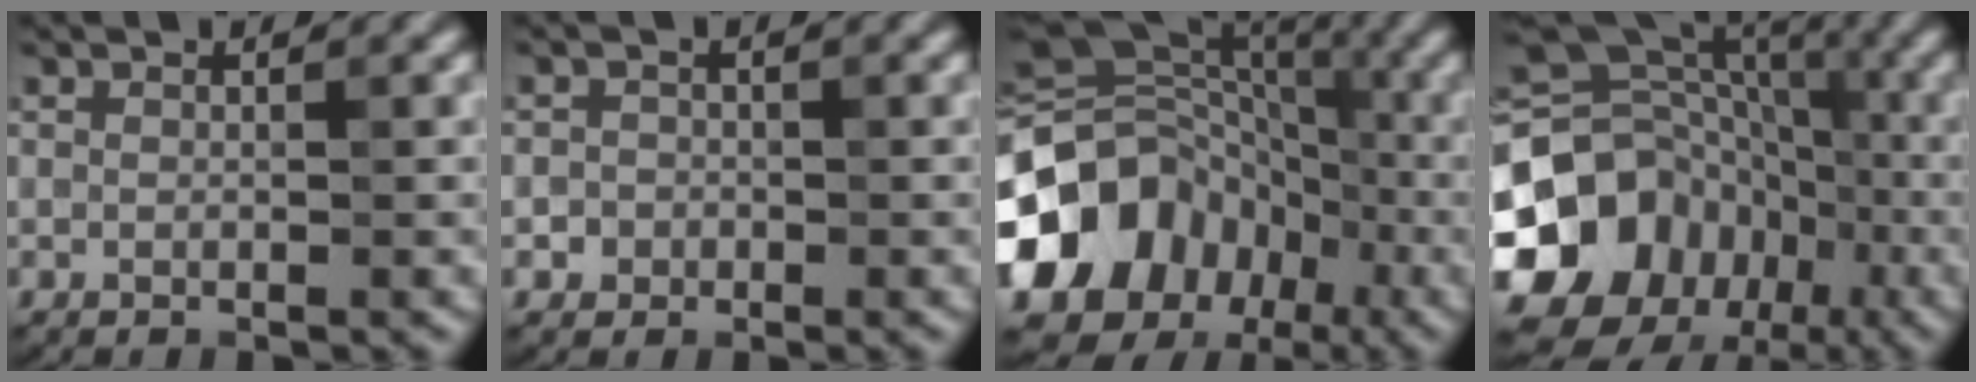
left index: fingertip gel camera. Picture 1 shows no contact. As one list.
[{"total": 1.3, "force": [-0.4, 1.2, 0.1], "torque": [0.019, 0.000, -0.010]}, {"total": 15.2, "force": [-4.2, 12.5, 7.5], "torque": [-0.169, 0.015, -0.093]}, {"total": 20.5, "force": [-7.1, 17.7, 7.4], "torque": [-0.155, -0.016, -0.135]}]